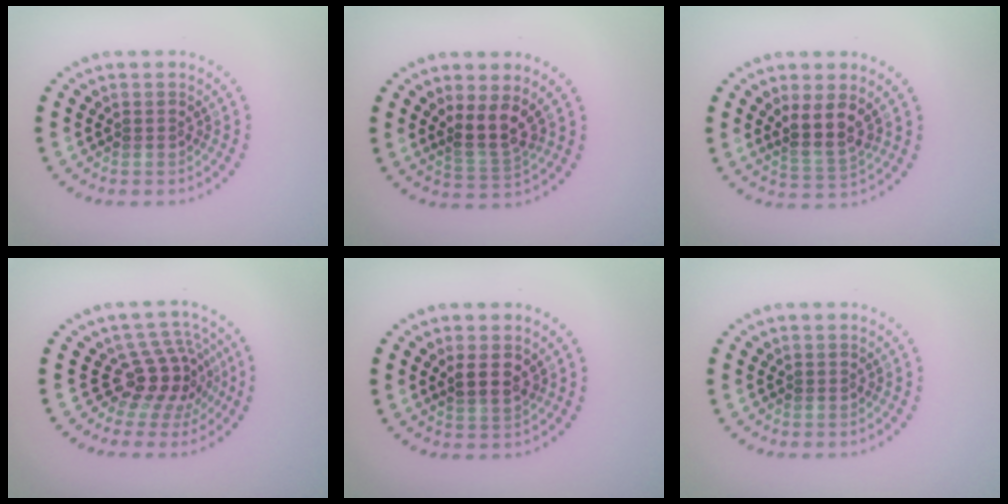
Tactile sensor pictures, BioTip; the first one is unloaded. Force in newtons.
{"total": 2.8, "press": 2.2, "slide": 1.7}
{"total": 3.1, "press": 2.6, "slide": 1.7}
{"total": 3.7, "press": 2.7, "slide": 2.6}
{"total": 2.5, "press": 2.3, "slide": 1.0}
{"total": 0.0}